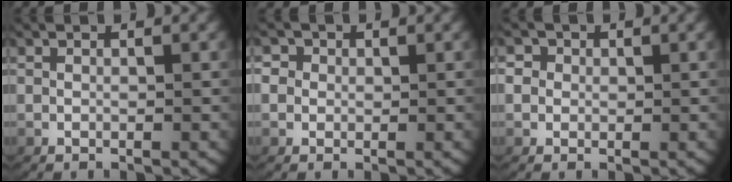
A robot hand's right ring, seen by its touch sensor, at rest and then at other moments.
{"total": 2.8, "force": [0.5, 2.6, 0.9], "torque": [-0.029, 0.000, 0.003]}
{"total": 2.7, "force": [0.5, 2.5, 0.8], "torque": [-0.029, -0.002, 0.004]}